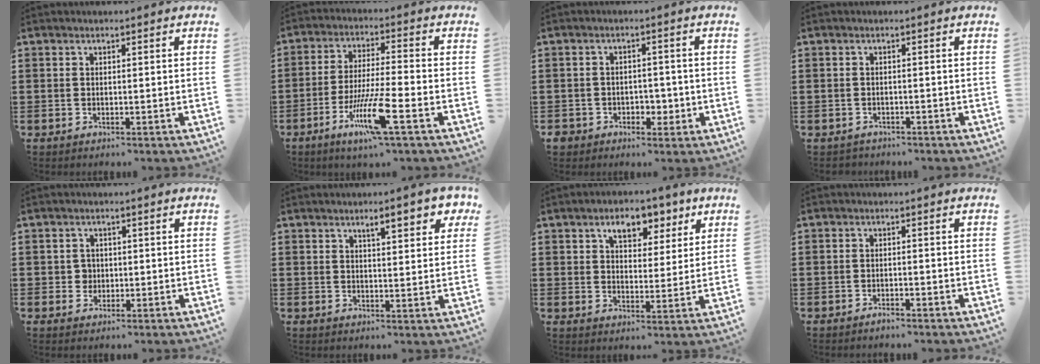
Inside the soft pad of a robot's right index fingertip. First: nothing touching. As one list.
[{"total": 10.0, "force": [-4.9, 1.0, 8.6], "torque": [-0.177, -0.010, -0.094]}, {"total": 3.4, "force": [-1.3, 2.9, 1.2], "torque": [-0.032, 0.006, -0.028]}, {"total": 1.0, "force": [-0.9, 0.4, -0.1], "torque": [-0.002, 0.003, -0.022]}, {"total": 1.9, "force": [-0.1, 1.8, 0.6], "torque": [-0.018, 0.008, -0.003]}, {"total": 4.8, "force": [3.0, 1.2, 3.6], "torque": [-0.053, -0.002, 0.045]}, {"total": 6.2, "force": [4.1, 3.4, 3.3], "torque": [-0.060, 0.000, 0.066]}, {"total": 1.2, "force": [-1.1, 0.2, 0.4], "torque": [-0.012, -0.004, -0.020]}]